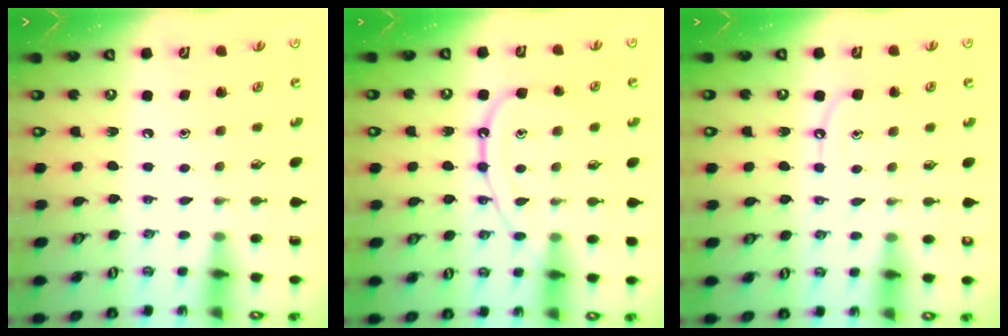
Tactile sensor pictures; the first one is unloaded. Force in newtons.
{"total": 11.9, "press": 11.8, "slide": 1.1}
{"total": 5.5, "press": 5.5, "slide": 0.5}